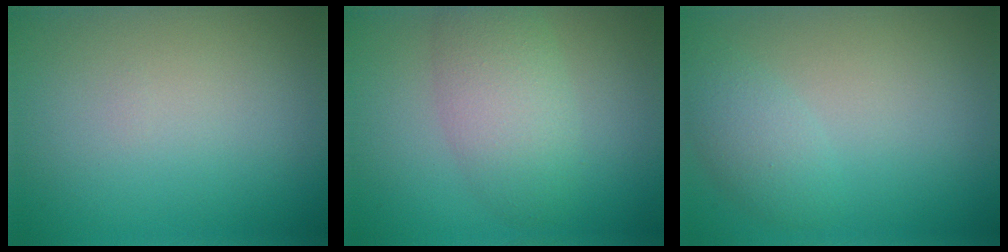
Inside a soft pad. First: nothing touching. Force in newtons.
{"total": 4.3, "press": 4.3, "slide": 0.1}
{"total": 2.3, "press": 2.3, "slide": 0.1}